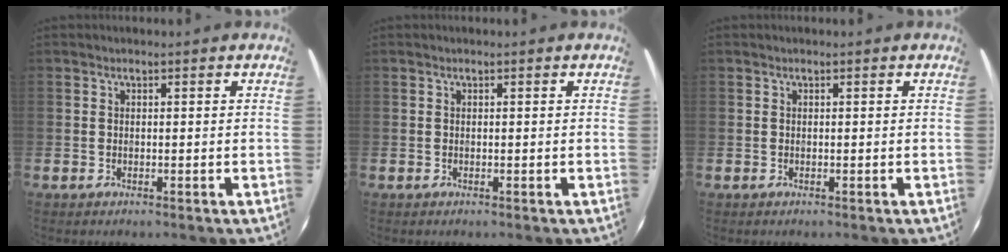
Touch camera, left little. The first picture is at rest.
{"total": 0.0}
{"total": 0.0}